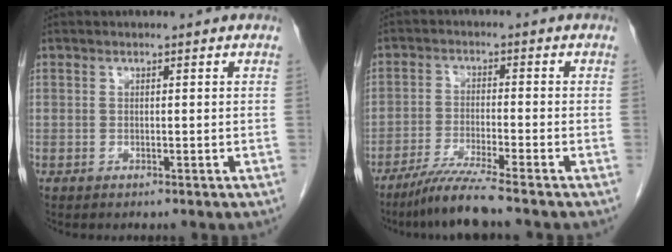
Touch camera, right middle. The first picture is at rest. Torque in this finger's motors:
{"motor_torque": [1.13, -0.96, 0.31, 0.09]}